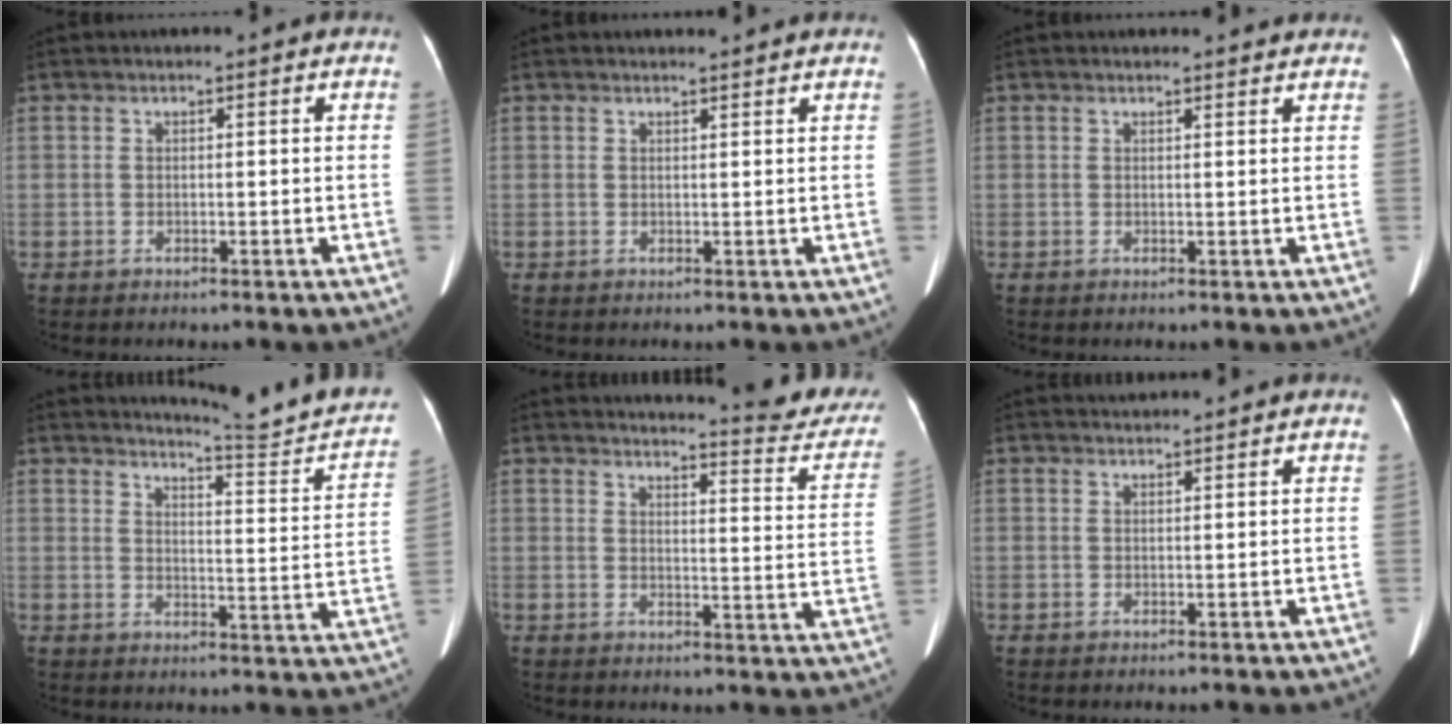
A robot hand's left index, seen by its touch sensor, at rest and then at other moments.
{"total": 1.6, "force": [1.5, -0.2, 0.2], "torque": [-0.009, 0.000, 0.023]}
{"total": 1.9, "force": [1.9, 0.3, 0.2], "torque": [-0.011, 0.000, 0.017]}
{"total": 12.8, "force": [12.3, -0.7, 3.3], "torque": [-0.037, -0.063, 0.147]}
{"total": 15.9, "force": [15.3, 1.2, 4.0], "torque": [-0.035, -0.090, 0.153]}
{"total": 1.2, "force": [1.1, -0.2, -0.1], "torque": [-0.004, 0.013, 0.026]}